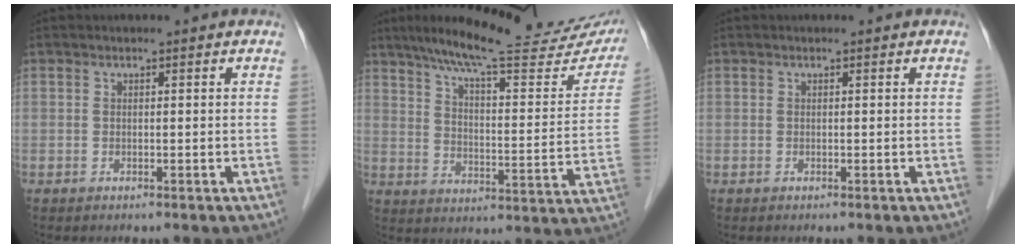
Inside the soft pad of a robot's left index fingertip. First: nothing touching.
{"total": 24.8, "force": [21.1, 3.7, 12.5], "torque": [-0.185, -0.024, 0.275]}
{"total": 0.0}